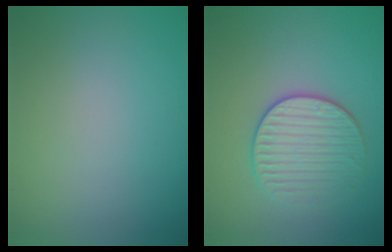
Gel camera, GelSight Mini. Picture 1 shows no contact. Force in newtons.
{"total": 3.2, "press": 3.0, "slide": 1.1}